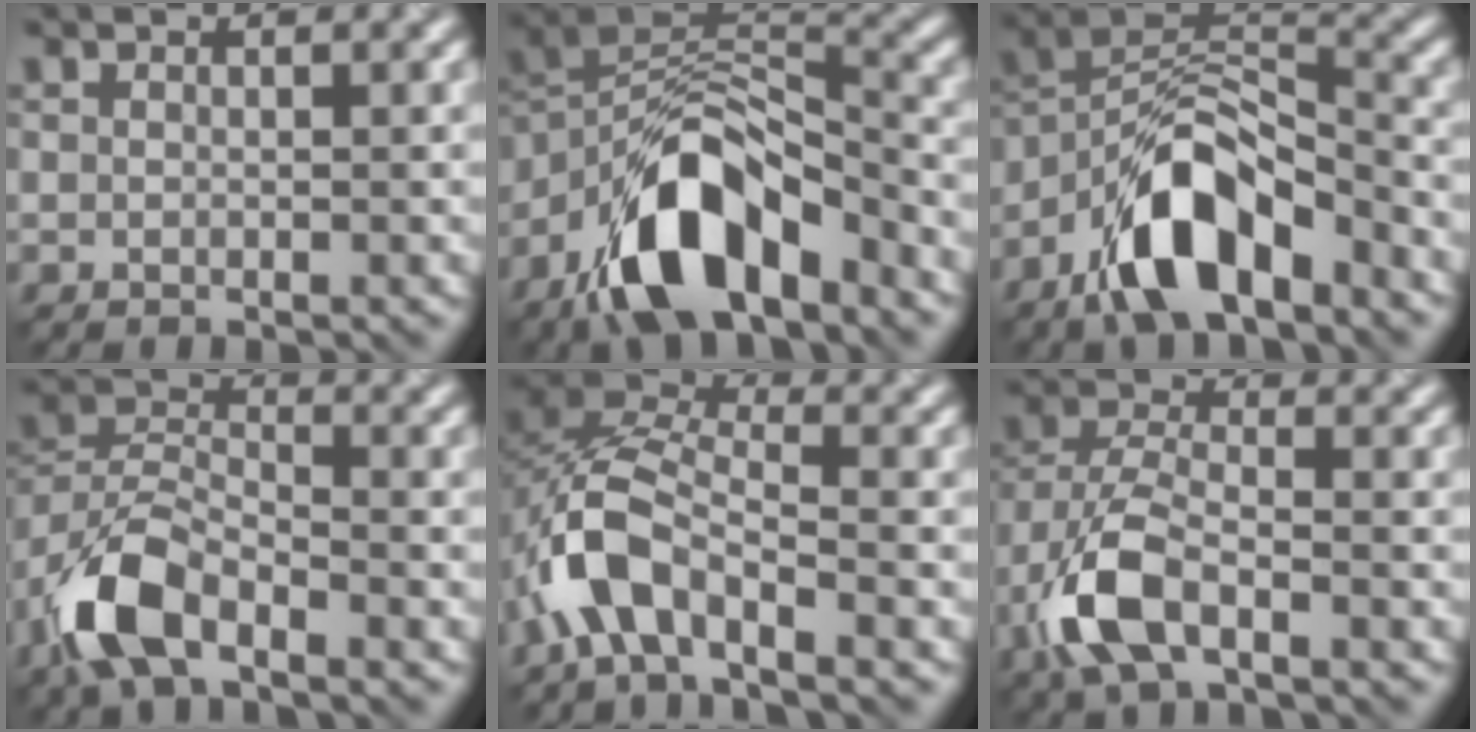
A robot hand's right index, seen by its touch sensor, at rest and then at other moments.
{"total": 10.0, "force": [-6.5, 4.1, 6.4], "torque": [-0.110, 0.009, -0.127]}
{"total": 8.7, "force": [-5.5, 3.5, 5.8], "torque": [-0.097, 0.012, -0.107]}
{"total": 7.3, "force": [-4.6, 3.5, 4.5], "torque": [-0.090, 0.004, -0.098]}
{"total": 6.5, "force": [-3.4, 3.1, 4.6], "torque": [-0.092, 0.010, -0.073]}
{"total": 6.5, "force": [-3.1, 3.1, 4.7], "torque": [-0.109, 0.000, -0.073]}